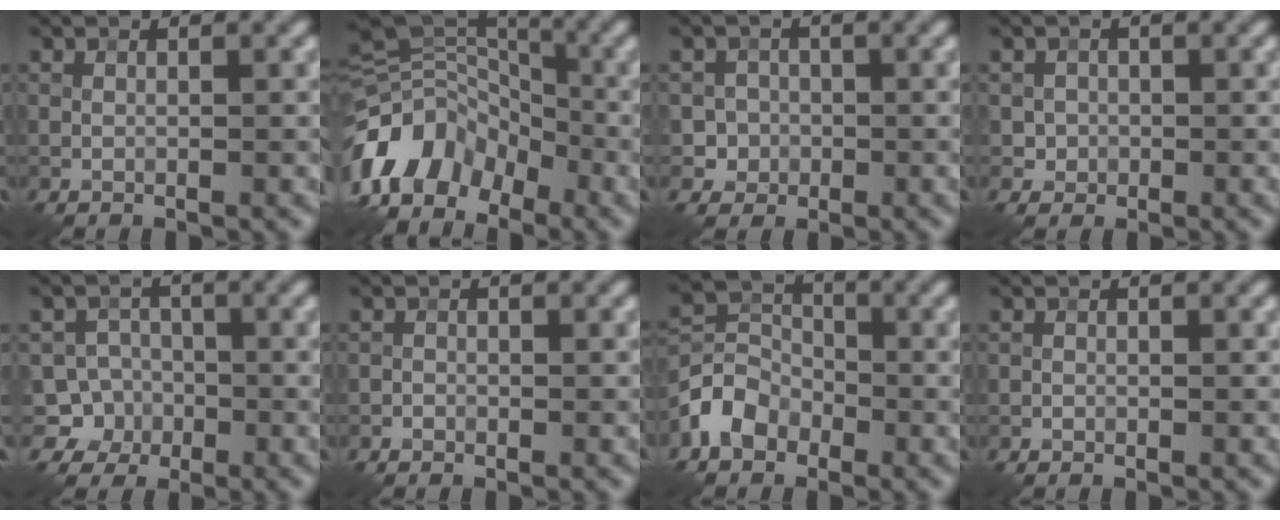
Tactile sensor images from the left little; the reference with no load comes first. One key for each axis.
{"total": 10.1, "fx": -5.8, "fy": 6.3, "fz": 5.4, "tx": -0.105, "ty": 0.008, "tz": -0.130}
{"total": 2.1, "fx": -0.6, "fy": 2.0, "fz": 0.1, "tx": 0.020, "ty": 0.006, "tz": -0.014}
{"total": 1.1, "fx": -0.1, "fy": 1.1, "fz": 0.0, "tx": 0.013, "ty": -0.001, "tz": -0.003}
{"total": 5.1, "fx": -2.1, "fy": 4.6, "fz": 0.5, "tx": 0.017, "ty": 0.001, "tz": -0.054}
{"total": 0.5, "fx": -0.5, "fy": 0.1, "fz": -0.1, "tx": 0.002, "ty": 0.001, "tz": -0.009}
{"total": 3.9, "fx": -2.4, "fy": 2.7, "fz": 1.4, "tx": -0.030, "ty": 0.007, "tz": -0.058}
{"total": 0.0}